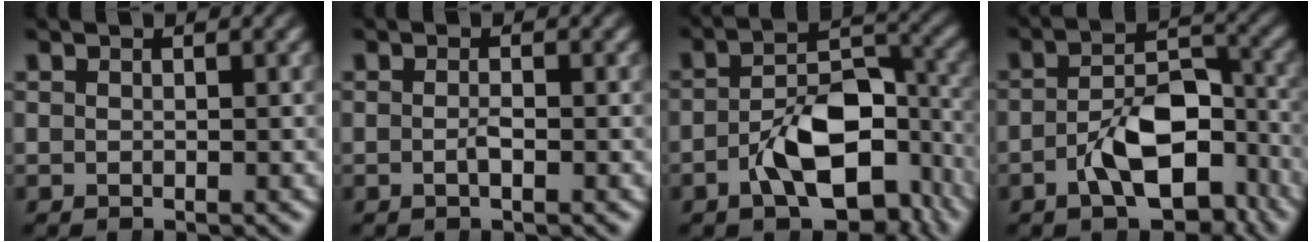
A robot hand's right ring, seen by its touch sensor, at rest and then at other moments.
{"total": 1.1, "force": [-0.6, 0.4, 0.8], "torque": [-0.017, -0.001, -0.015]}
{"total": 7.7, "force": [-3.6, 4.4, 5.2], "torque": [-0.089, -0.013, -0.051]}
{"total": 6.4, "force": [-3.1, 3.6, 4.4], "torque": [-0.075, -0.012, -0.046]}